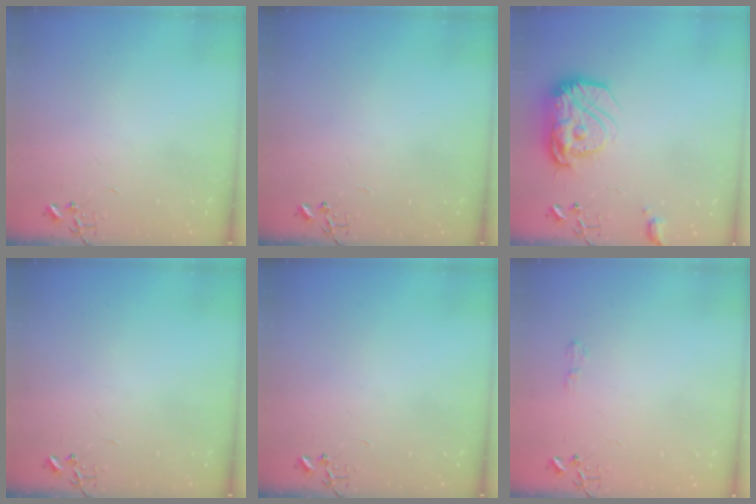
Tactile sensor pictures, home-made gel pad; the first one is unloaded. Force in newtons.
{"total": 0.0}
{"total": 17.7, "press": 17.6, "slide": 1.4}
{"total": 0.0}
{"total": 0.0}
{"total": 4.2, "press": 4.2, "slide": 0.5}